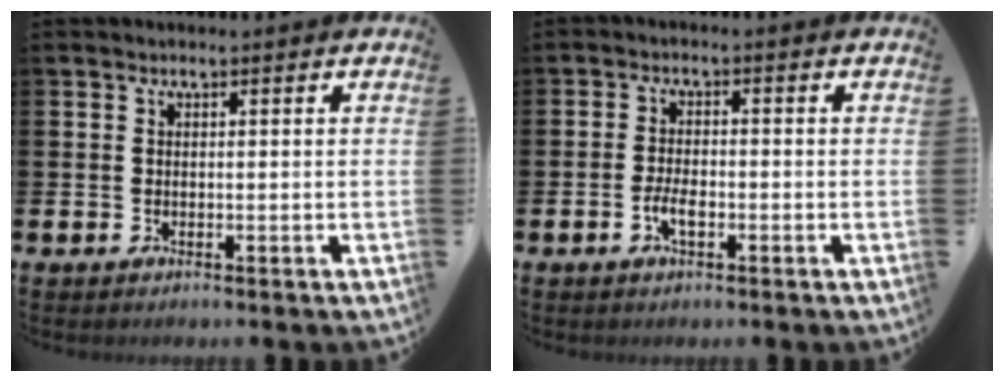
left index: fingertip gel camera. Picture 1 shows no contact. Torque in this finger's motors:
{"motor_torque": [0.59, 0.23, 0.08, 0.08]}